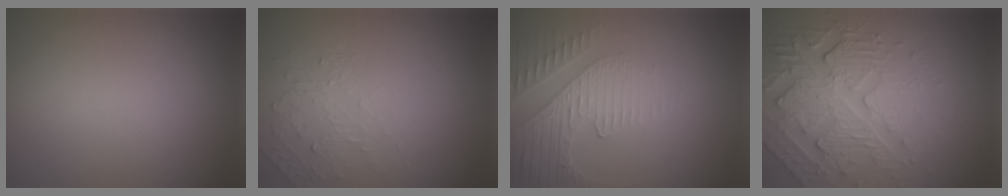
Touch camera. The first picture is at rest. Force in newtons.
{"total": 1.9, "press": 0.5, "slide": 1.9}
{"total": 4.0, "press": 3.5, "slide": 1.8}
{"total": 6.9, "press": 5.1, "slide": 4.7}